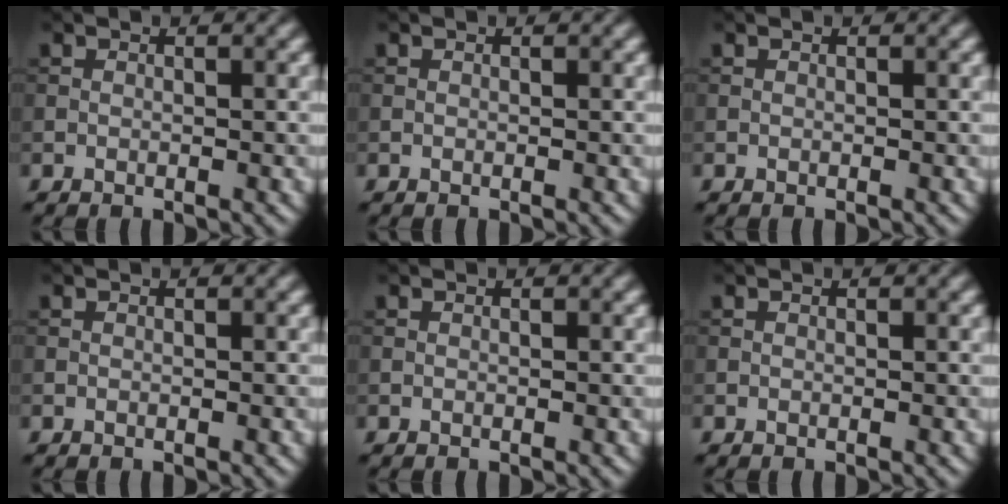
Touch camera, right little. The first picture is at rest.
{"total": 0.0}
{"total": 0.0}
{"total": 0.0}
{"total": 0.0}
{"total": 0.0}